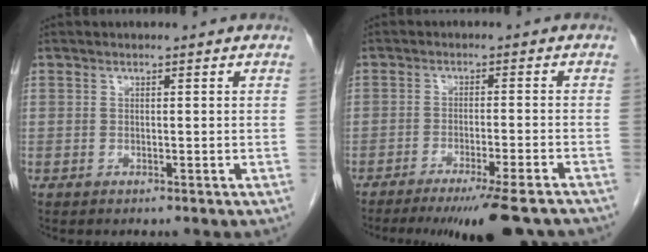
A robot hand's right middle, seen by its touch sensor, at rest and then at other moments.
{"total": 12.2, "force": [-10.2, 0.3, 6.6], "torque": [-0.080, -0.028, -0.148]}